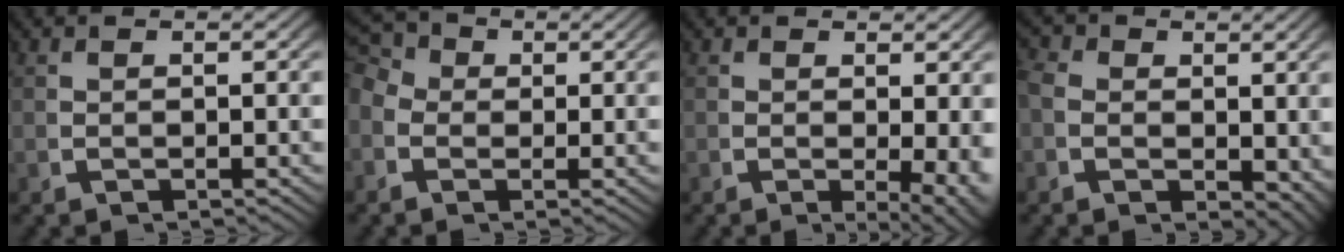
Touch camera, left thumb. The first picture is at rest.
{"total": 4.3, "force": [0.8, 3.4, 2.5], "torque": [-0.053, -0.007, 0.008]}
{"total": 3.7, "force": [-0.4, 1.5, 3.3], "torque": [-0.047, -0.024, 0.002]}
{"total": 4.2, "force": [0.7, 3.3, 2.5], "torque": [-0.043, -0.018, 0.016]}